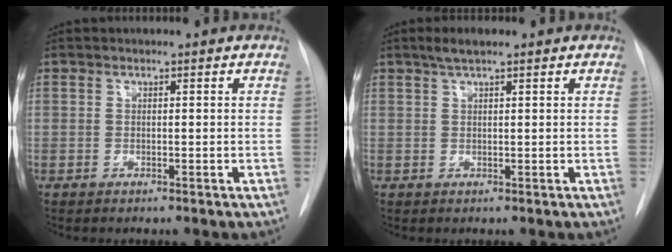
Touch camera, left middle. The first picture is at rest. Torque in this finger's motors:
{"motor_torque": [0.25, -0.19, 0.03, 0.01]}